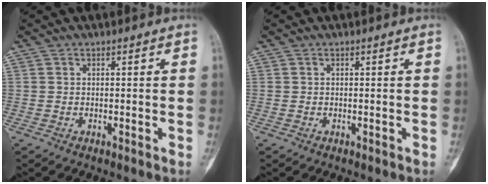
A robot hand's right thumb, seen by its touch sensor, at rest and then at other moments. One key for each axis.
{"total": 0.0}